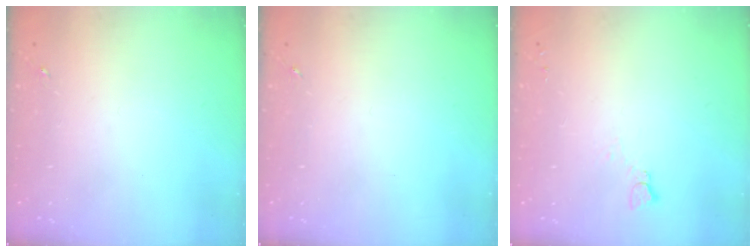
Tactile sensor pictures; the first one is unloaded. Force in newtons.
{"total": 0.0}
{"total": 2.8, "press": 2.7, "slide": 0.3}